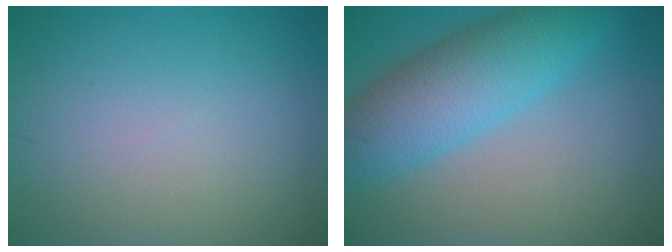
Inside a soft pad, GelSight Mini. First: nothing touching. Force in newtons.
{"total": 7.6, "press": 7.6, "slide": 0.3}